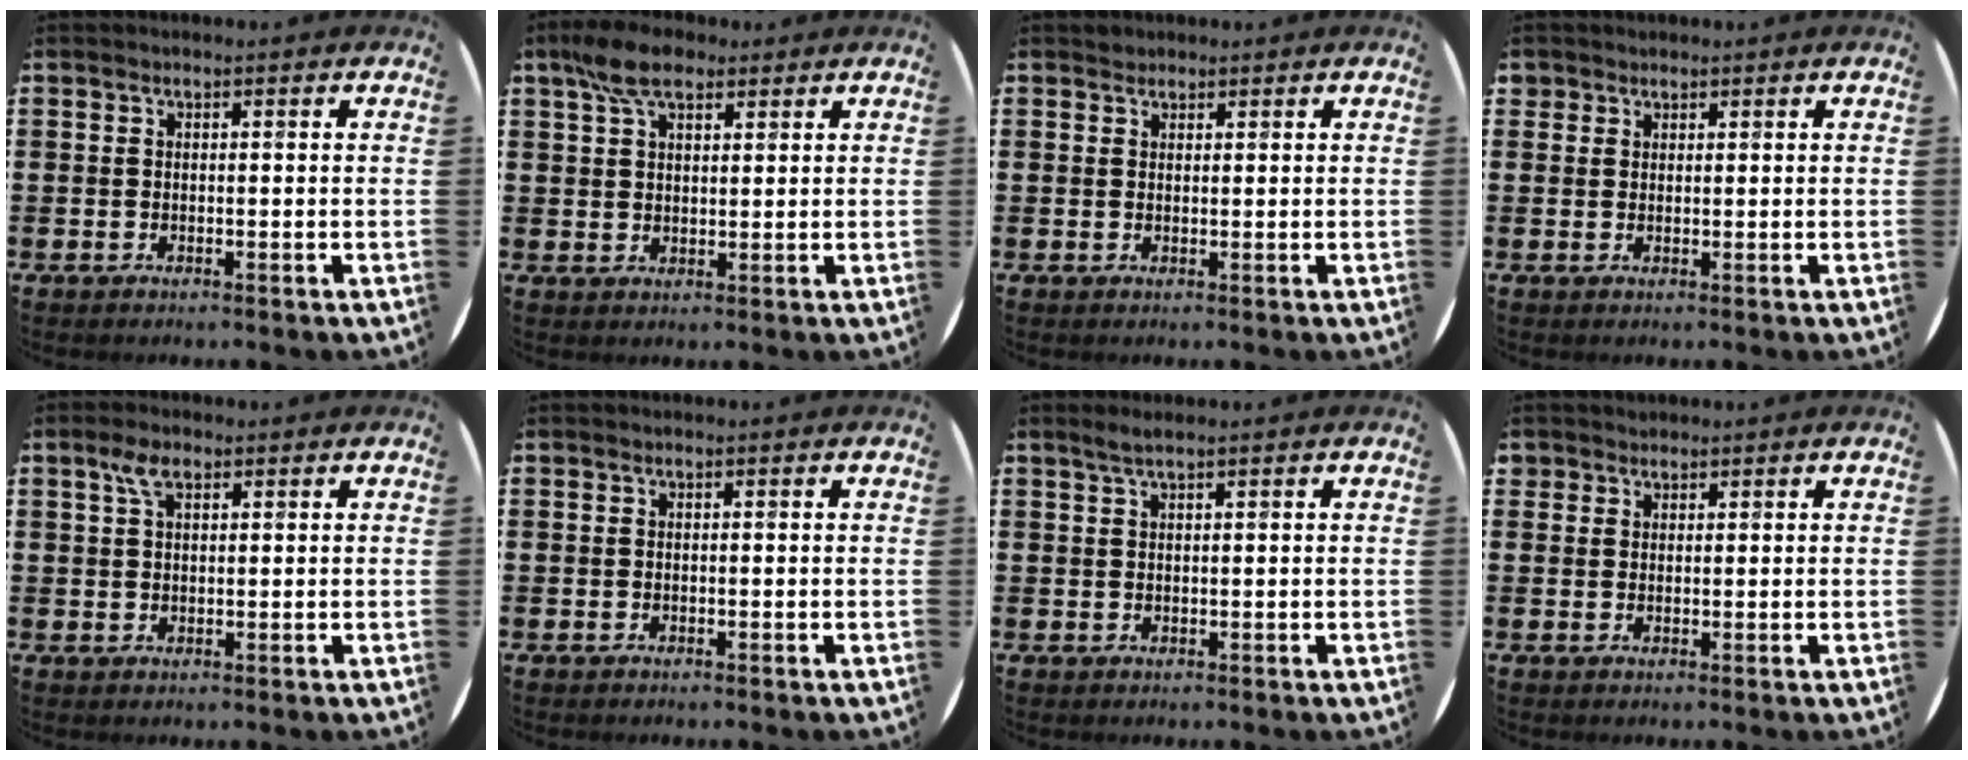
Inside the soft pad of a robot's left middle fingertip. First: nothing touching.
{"total": 6.3, "force": [4.4, 3.3, 3.1], "torque": [-0.066, 0.004, 0.083]}
{"total": 0.9, "force": [0.9, 0.3, -0.1], "torque": [0.000, 0.002, 0.018]}
{"total": 1.3, "force": [1.1, 0.7, 0.0], "torque": [-0.003, 0.002, 0.023]}
{"total": 3.2, "force": [2.0, 1.5, 2.0], "torque": [-0.045, 0.008, 0.037]}
{"total": 0.0}
{"total": 1.6, "force": [1.2, 0.0, 1.1], "torque": [-0.022, 0.002, 0.021]}
{"total": 1.5, "force": [1.3, 0.6, -0.1], "torque": [-0.001, 0.003, 0.027]}